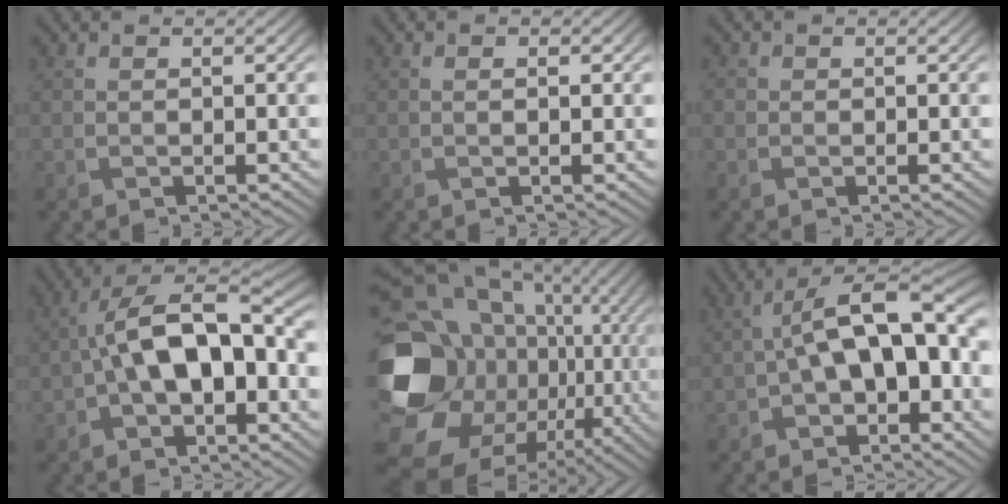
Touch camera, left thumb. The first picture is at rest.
{"total": 0.9, "force": [0.2, 0.4, 0.8], "torque": [-0.013, 0.000, 0.004]}
{"total": 0.8, "force": [-0.1, 0.8, 0.1], "torque": [0.003, -0.004, -0.003]}
{"total": 12.2, "force": [-0.8, 6.7, 10.1], "torque": [-0.177, 0.019, -0.022]}
{"total": 21.5, "force": [-2.7, 17.3, 12.5], "torque": [-0.289, -0.047, -0.021]}
{"total": 11.2, "force": [-0.6, 6.1, 9.3], "torque": [-0.161, 0.016, -0.016]}